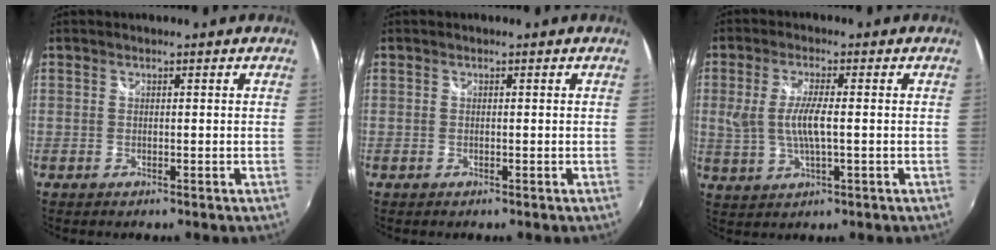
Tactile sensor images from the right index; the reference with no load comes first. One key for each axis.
{"total": 0.0}
{"total": 6.9, "fx": -0.2, "fy": 1.8, "fz": 6.6, "tx": -0.132, "ty": -0.007, "tz": 0.002}